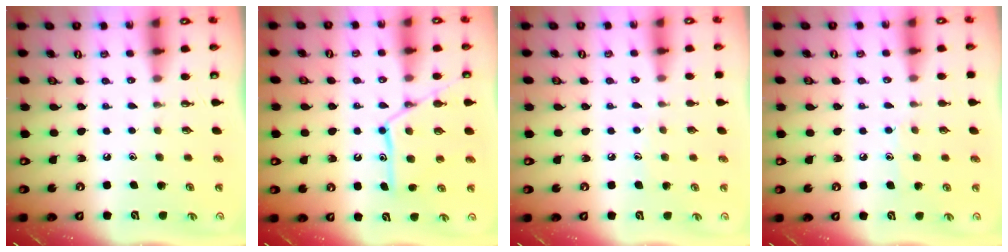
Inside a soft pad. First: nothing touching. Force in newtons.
{"total": 14.2, "press": 14.2, "slide": 1.2}
{"total": 4.4, "press": 4.4, "slide": 0.4}
{"total": 6.9, "press": 6.8, "slide": 0.9}